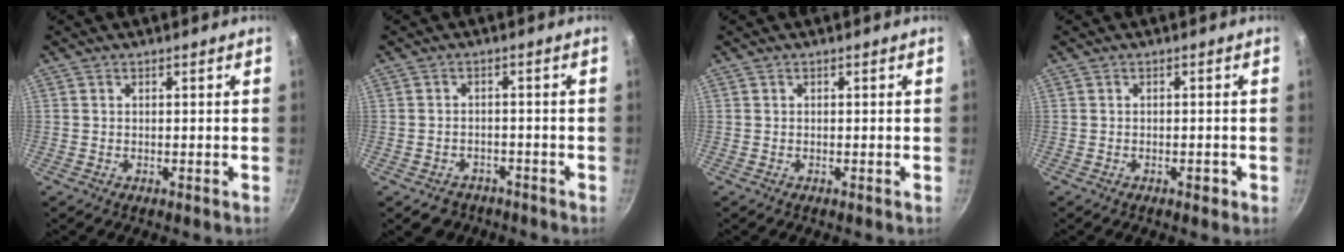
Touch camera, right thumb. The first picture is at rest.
{"total": 4.4, "force": [-2.8, 3.2, 1.2], "torque": [-0.001, 0.031, -0.031]}
{"total": 0.0}
{"total": 1.2, "force": [-0.6, 0.7, 0.8], "torque": [-0.012, 0.006, -0.006]}